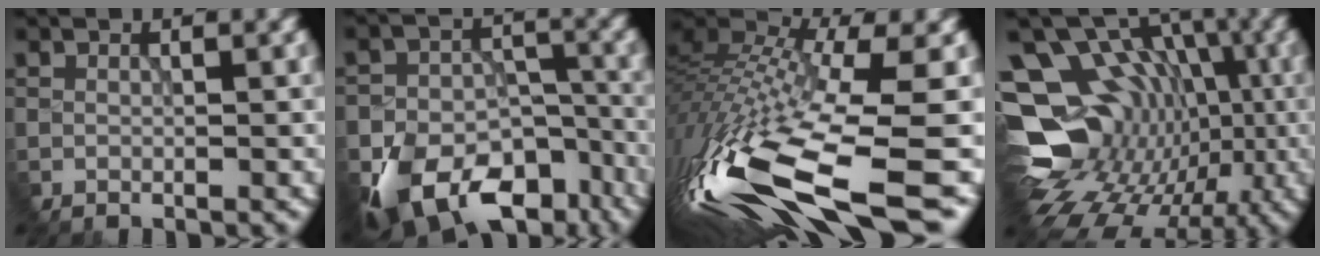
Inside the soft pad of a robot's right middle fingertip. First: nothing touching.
{"total": 11.6, "force": [-8.2, 6.6, 4.9], "torque": [-0.108, -0.024, -0.101]}
{"total": 15.6, "force": [-6.8, 3.9, 13.5], "torque": [-0.319, -0.024, -0.093]}
{"total": 15.8, "force": [-4.2, 12.8, 8.3], "torque": [-0.165, 0.008, -0.042]}